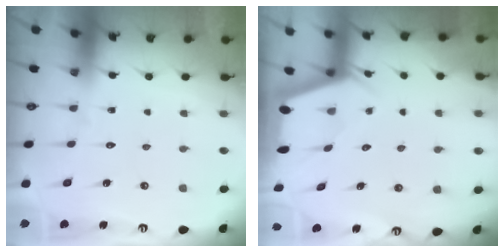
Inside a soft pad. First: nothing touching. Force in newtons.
{"total": 1.9, "press": 1.9, "slide": 0.3}